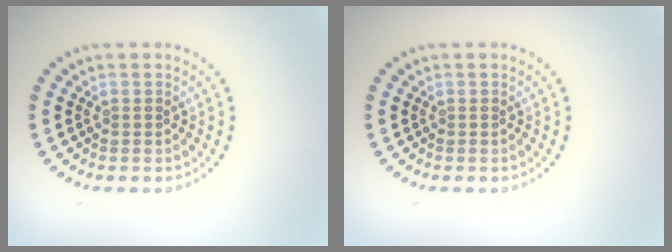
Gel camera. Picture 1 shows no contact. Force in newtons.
{"total": 0.0}